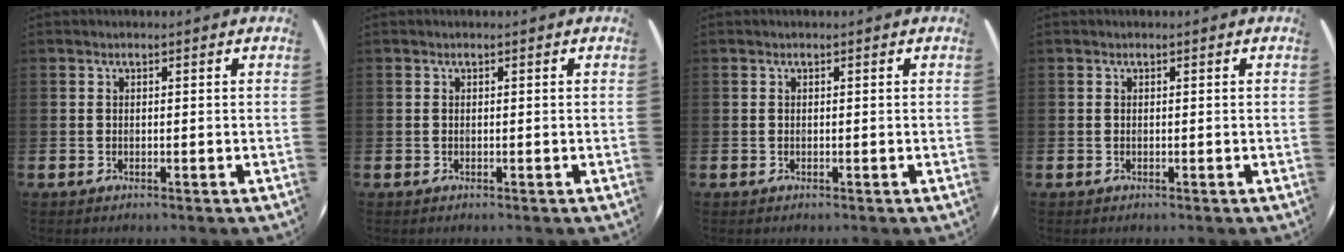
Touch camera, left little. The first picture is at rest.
{"total": 0.0}
{"total": 0.0}
{"total": 0.0}